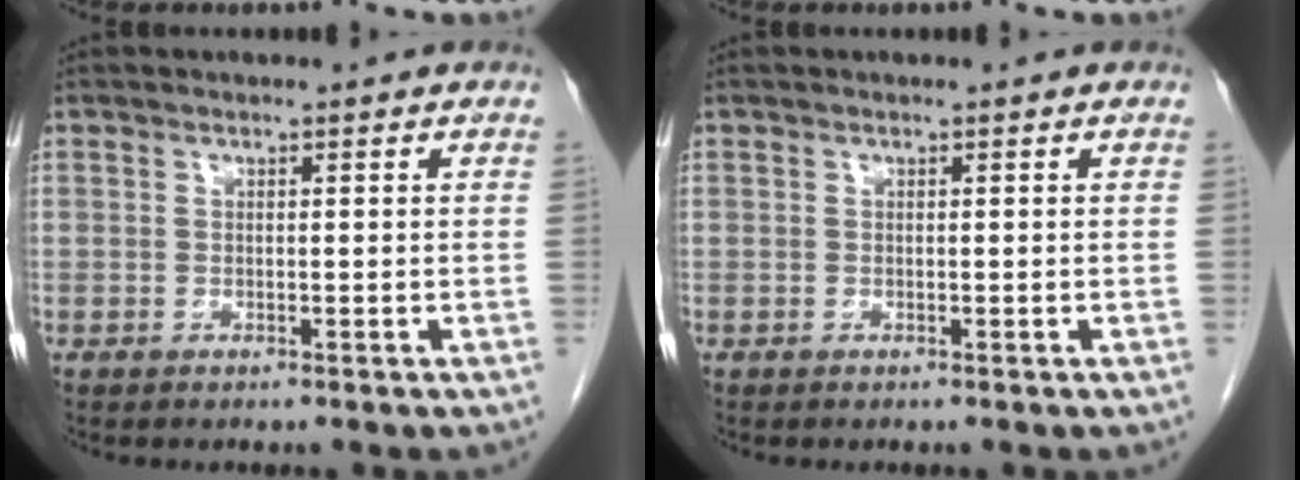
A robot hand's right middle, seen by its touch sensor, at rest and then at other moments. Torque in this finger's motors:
{"motor_torque": [0.00, 0.00, 0.00, 0.00]}